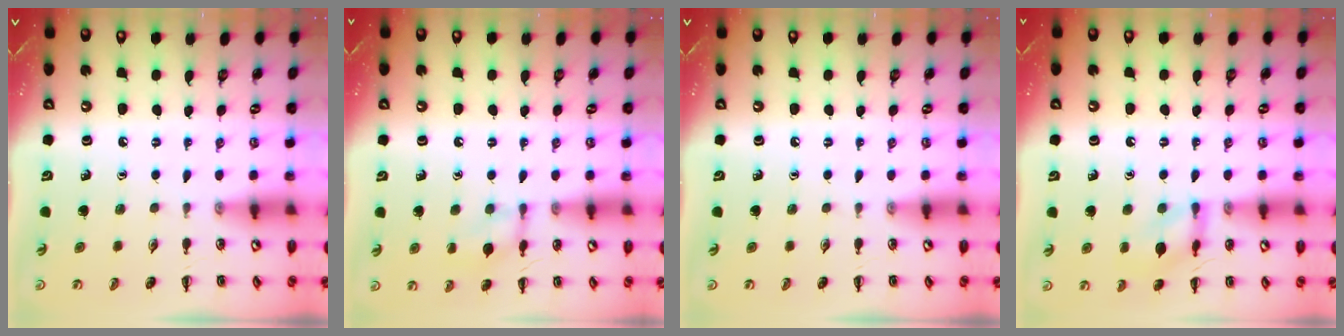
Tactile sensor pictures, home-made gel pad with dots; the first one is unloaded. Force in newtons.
{"total": 8.8, "press": 8.7, "slide": 1.2}
{"total": 0.0}
{"total": 10.2, "press": 10.2, "slide": 0.7}